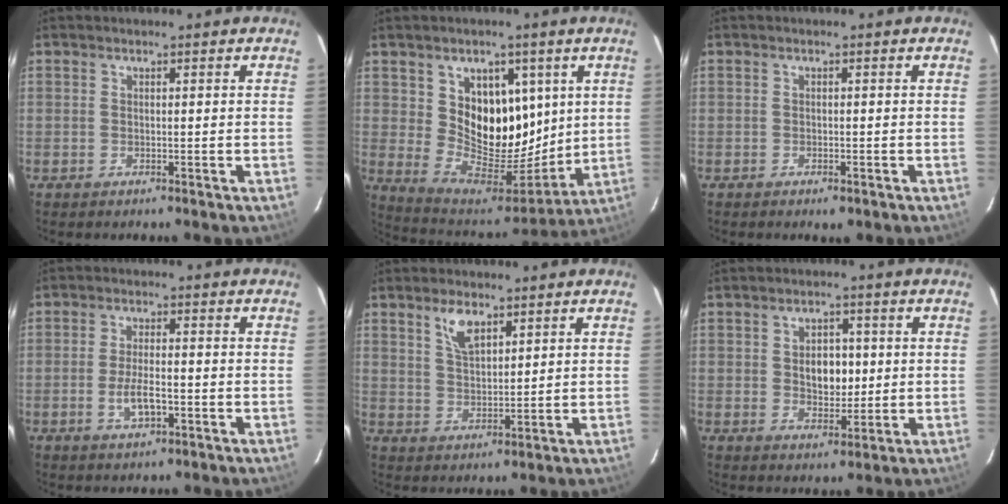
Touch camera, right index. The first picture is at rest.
{"total": 15.4, "force": [4.9, 11.5, 8.9], "torque": [-0.158, -0.015, 0.104]}
{"total": 1.6, "force": [-1.0, 0.7, 0.9], "torque": [-0.016, -0.002, -0.013]}
{"total": 5.1, "force": [-1.9, 1.7, 4.4], "torque": [-0.088, -0.005, -0.030]}
{"total": 5.4, "force": [3.3, 2.4, 3.6], "torque": [-0.064, 0.004, 0.066]}
{"total": 5.8, "force": [0.5, 4.0, 4.2], "torque": [-0.069, 0.006, 0.013]}